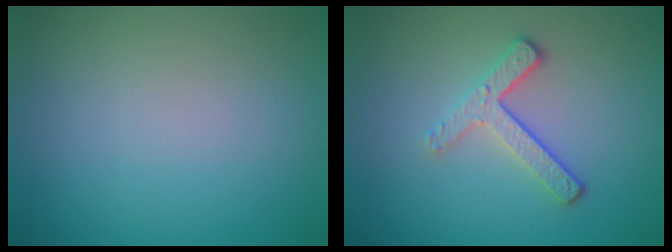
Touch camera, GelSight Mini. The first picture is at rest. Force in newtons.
{"total": 3.4, "press": 2.5, "slide": 2.3}